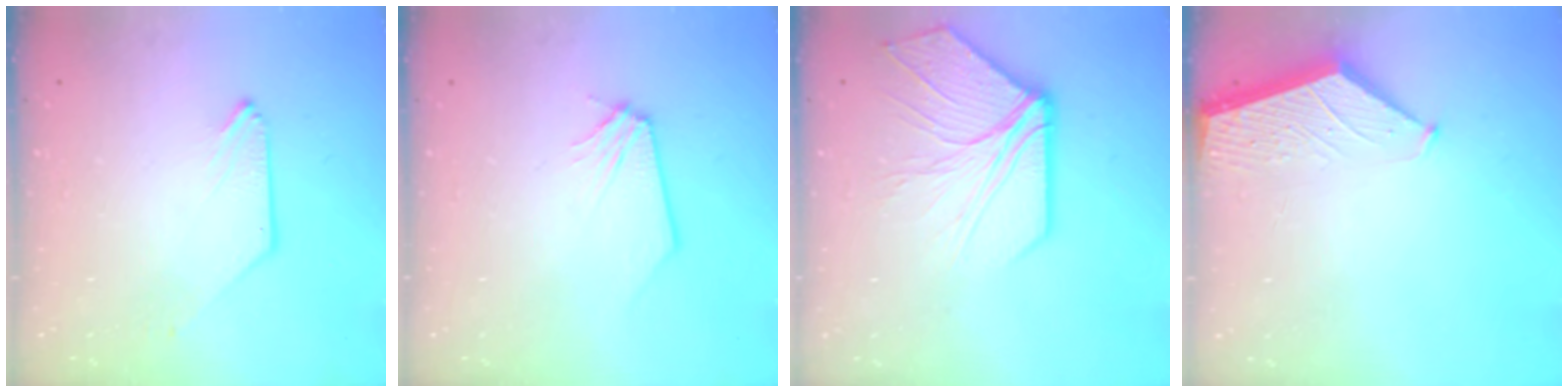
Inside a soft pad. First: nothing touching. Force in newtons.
{"total": 0.0}
{"total": 11.4, "press": 11.3, "slide": 1.2}
{"total": 1.8, "press": 1.8, "slide": 0.2}